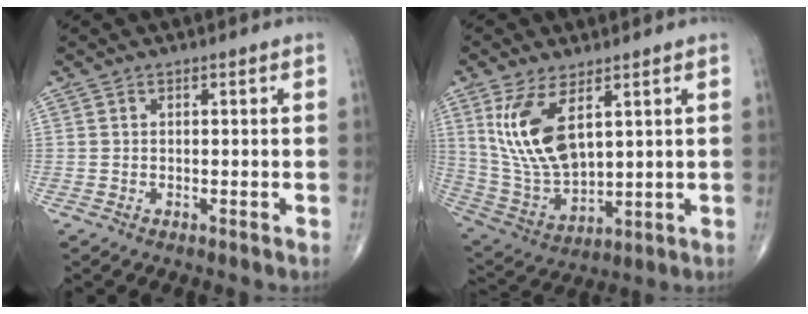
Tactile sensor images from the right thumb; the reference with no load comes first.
{"total": 14.0, "force": [5.3, 6.7, 11.1], "torque": [-0.216, -0.026, 0.122]}